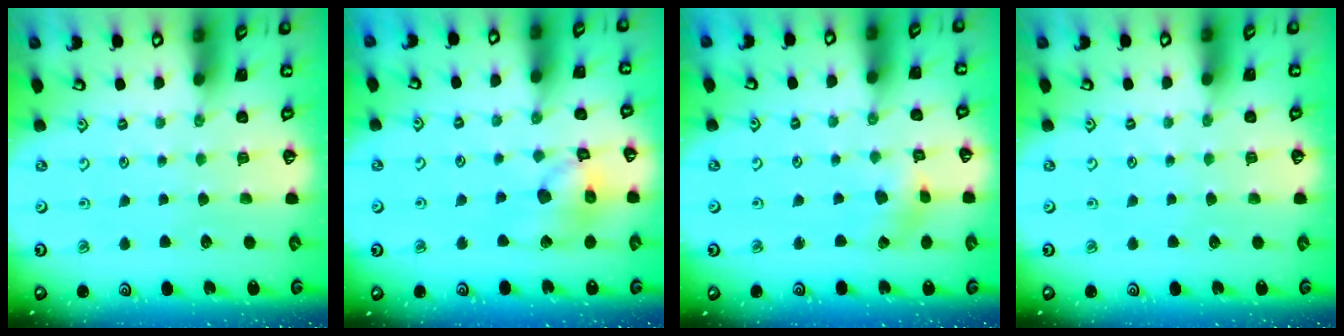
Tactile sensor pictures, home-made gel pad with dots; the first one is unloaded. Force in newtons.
{"total": 14.1, "press": 14.0, "slide": 1.8}
{"total": 2.5, "press": 2.5, "slide": 0.4}
{"total": 0.0}